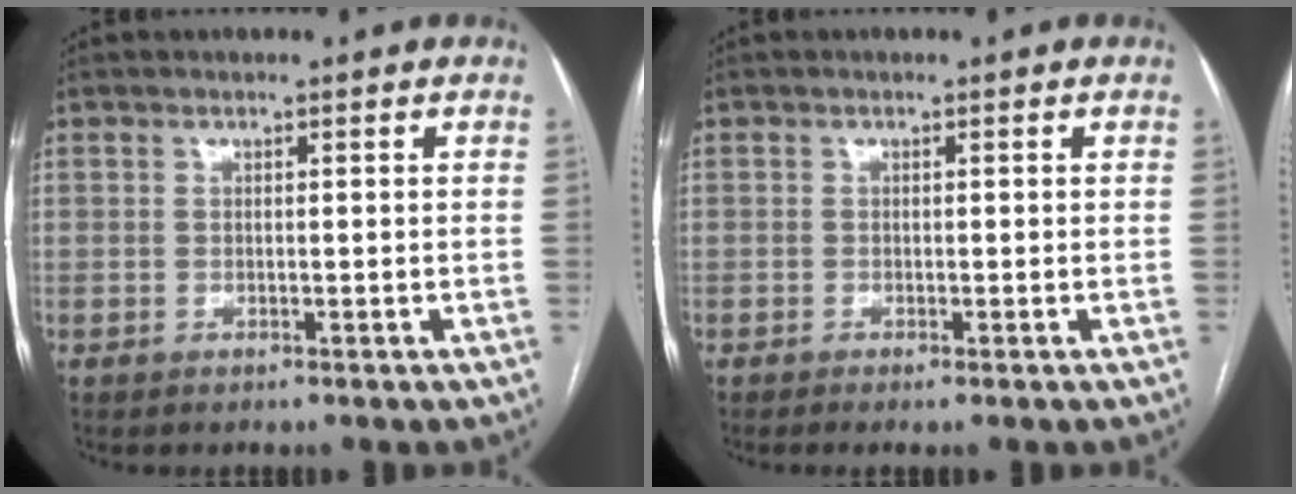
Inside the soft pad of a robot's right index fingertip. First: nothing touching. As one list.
[{"total": 0.7, "force": [-0.4, -0.1, 0.6], "torque": [-0.012, -0.001, -0.008]}]